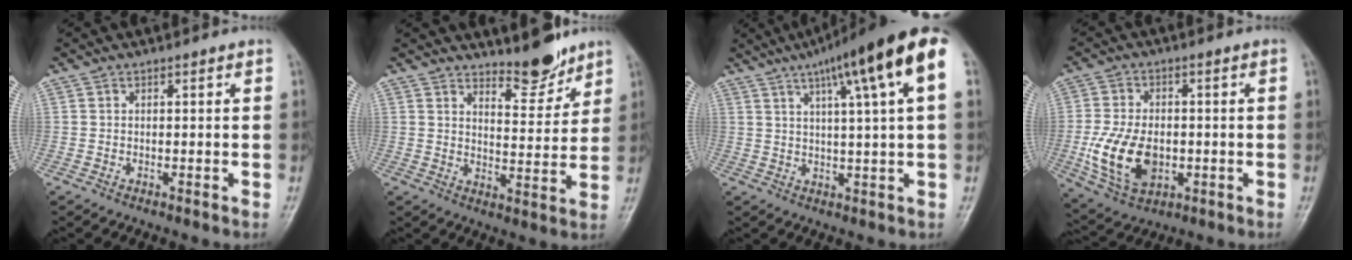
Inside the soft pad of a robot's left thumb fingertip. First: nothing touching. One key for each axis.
{"total": 7.0, "fx": 6.2, "fy": 2.0, "fz": 2.7, "tx": -0.021, "ty": -0.059, "tz": 0.103}
{"total": 15.1, "fx": 7.0, "fy": 1.3, "fz": 13.4, "tx": -0.193, "ty": 0.005, "tz": 0.098}
{"total": 12.6, "fx": -2.2, "fy": 8.1, "fz": 9.4, "tx": -0.170, "ty": -0.004, "tz": -0.030}